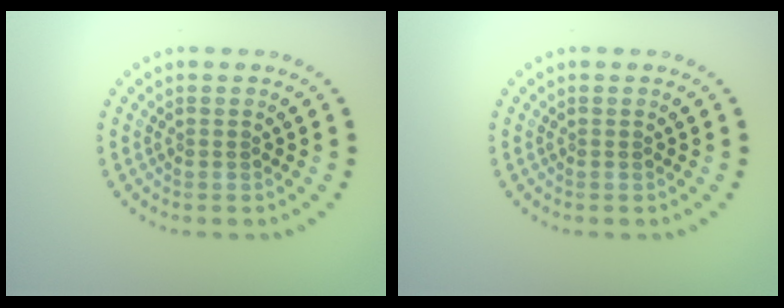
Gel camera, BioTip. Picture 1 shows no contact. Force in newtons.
{"total": 0.0}